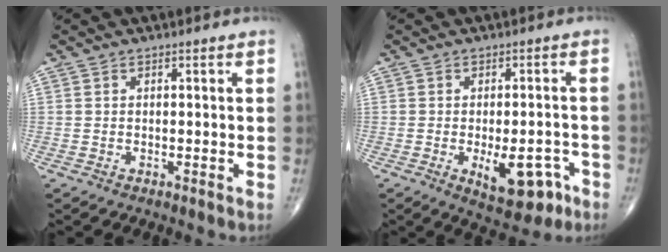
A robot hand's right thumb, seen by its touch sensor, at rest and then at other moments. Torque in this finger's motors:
{"motor_torque": [1.16, 0.98, 0.09, -0.23, 0.19]}